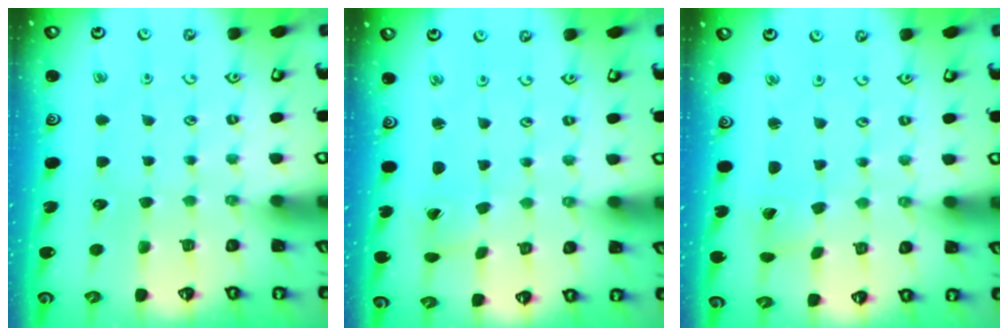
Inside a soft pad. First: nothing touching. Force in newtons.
{"total": 0.5, "press": 0.5, "slide": 0.1}
{"total": 0.9, "press": 0.9, "slide": 0.0}